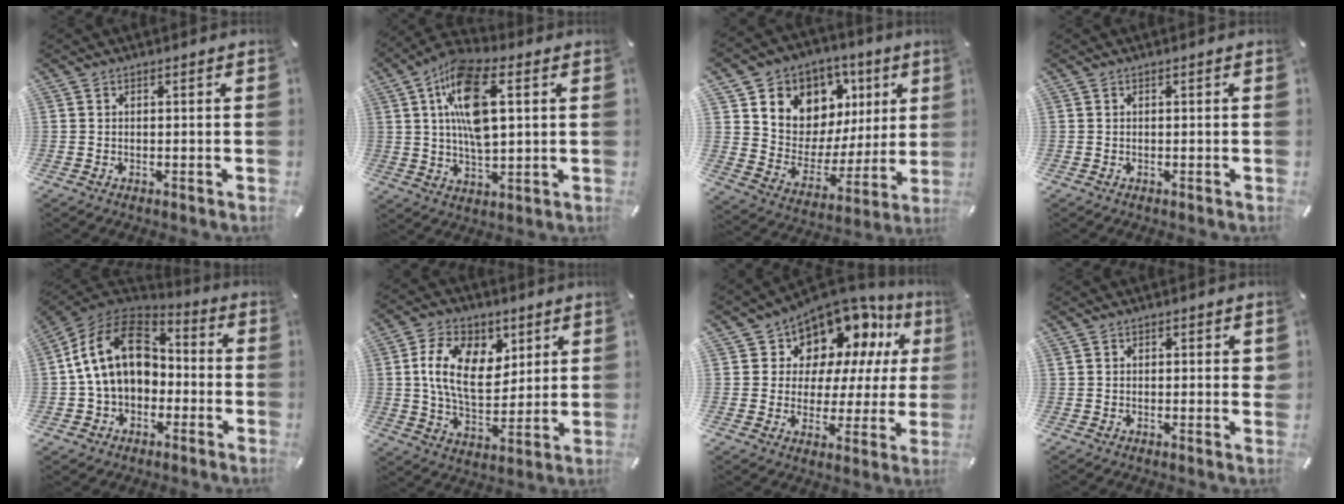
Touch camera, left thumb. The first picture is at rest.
{"total": 15.0, "force": [4.0, 6.7, 12.8], "torque": [-0.251, -0.001, 0.068]}
{"total": 9.5, "force": [4.6, 8.2, 1.5], "torque": [-0.031, -0.062, 0.089]}
{"total": 0.0}
{"total": 18.0, "force": [1.3, 13.9, 11.4], "torque": [-0.225, 0.017, 0.020]}
{"total": 15.0, "force": [4.7, 9.9, 10.3], "torque": [-0.177, 0.006, 0.087]}
{"total": 12.4, "force": [9.9, 6.9, 2.8], "torque": [-0.054, -0.094, 0.177]}
{"total": 1.8, "force": [0.7, 1.1, 1.3], "torque": [-0.017, -0.001, 0.010]}